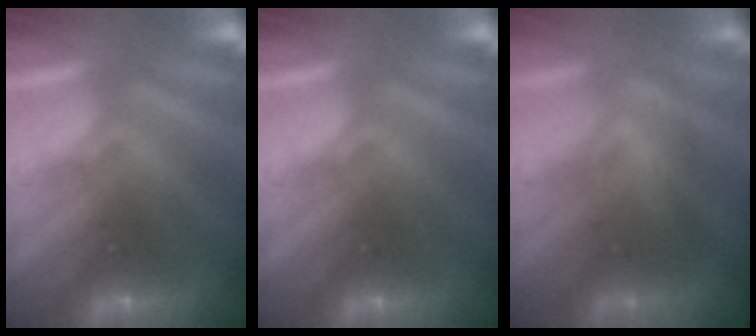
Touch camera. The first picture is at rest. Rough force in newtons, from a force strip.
{"total": 0.0}
{"total": 3.2}